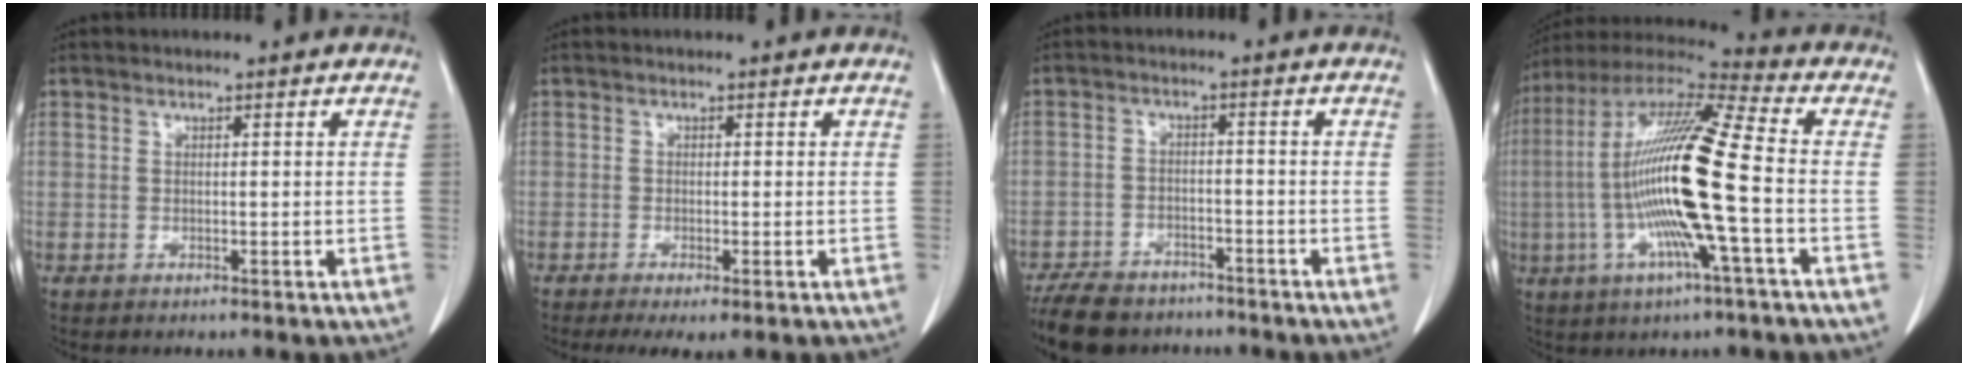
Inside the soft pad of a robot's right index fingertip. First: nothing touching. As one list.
[{"total": 3.6, "force": [-2.1, 0.8, 2.7], "torque": [-0.048, -0.013, -0.033]}, {"total": 11.1, "force": [-9.1, 4.7, 4.1], "torque": [-0.078, -0.010, -0.140]}, {"total": 19.1, "force": [-2.9, 0.6, 18.9], "torque": [-0.376, -0.002, -0.067]}]